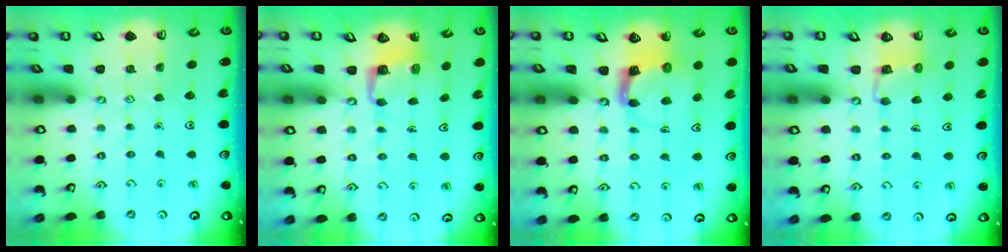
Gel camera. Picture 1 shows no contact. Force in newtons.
{"total": 3.8, "press": 3.8, "slide": 0.2}
{"total": 3.7, "press": 3.7, "slide": 0.6}
{"total": 3.3, "press": 3.3, "slide": 0.3}